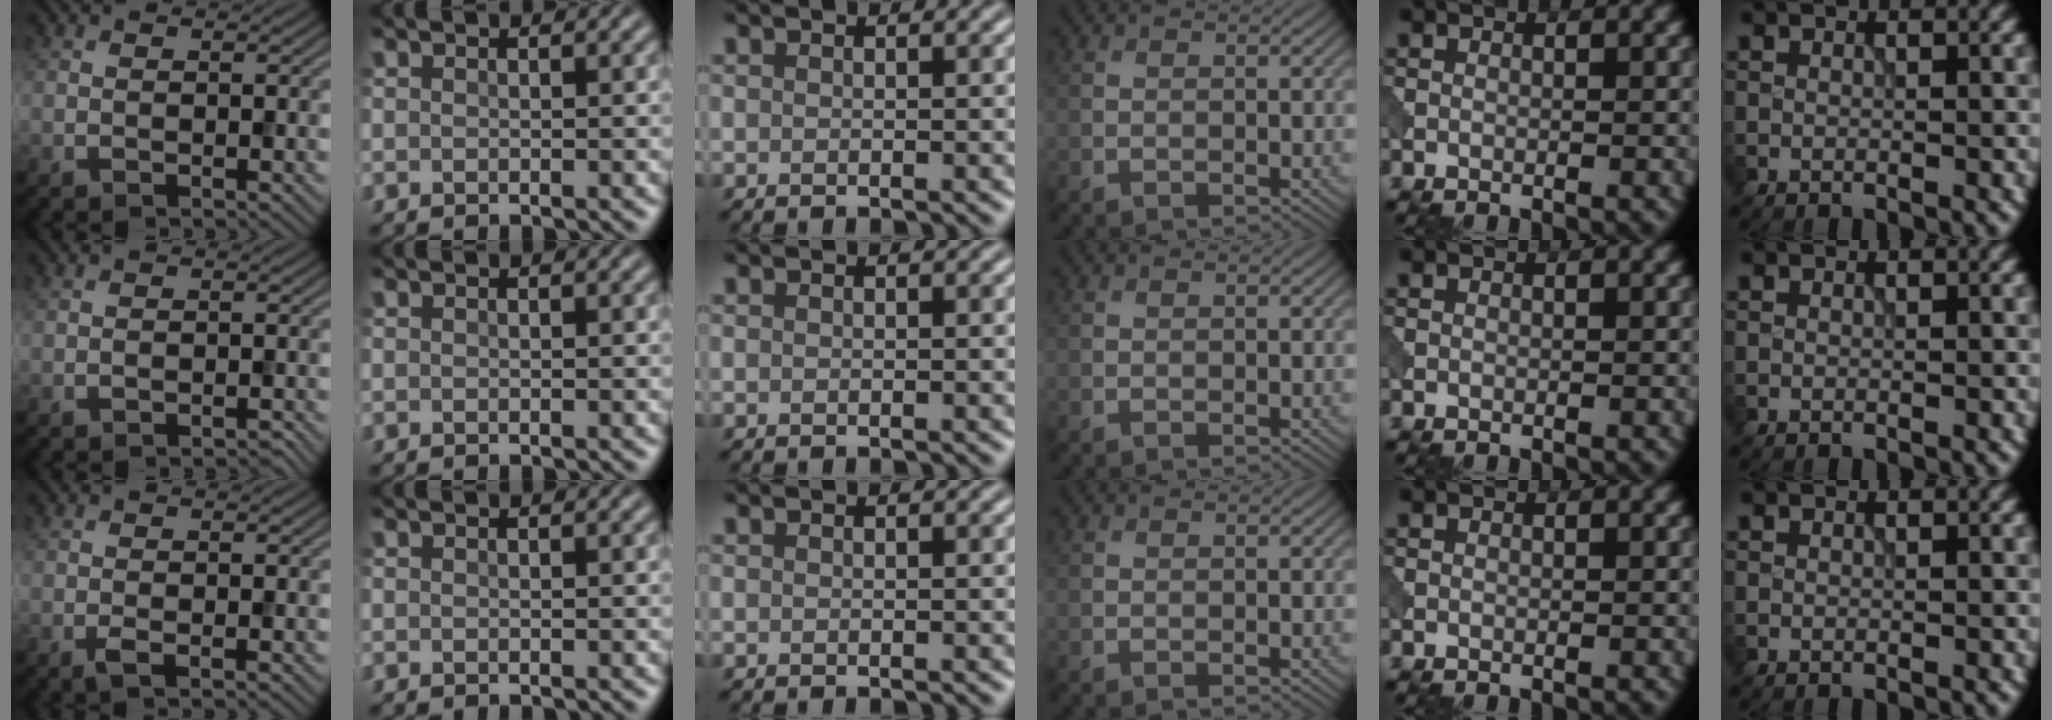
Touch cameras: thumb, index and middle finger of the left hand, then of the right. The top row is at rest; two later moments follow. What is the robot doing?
{"motion": "open", "object": "sandwich press"}